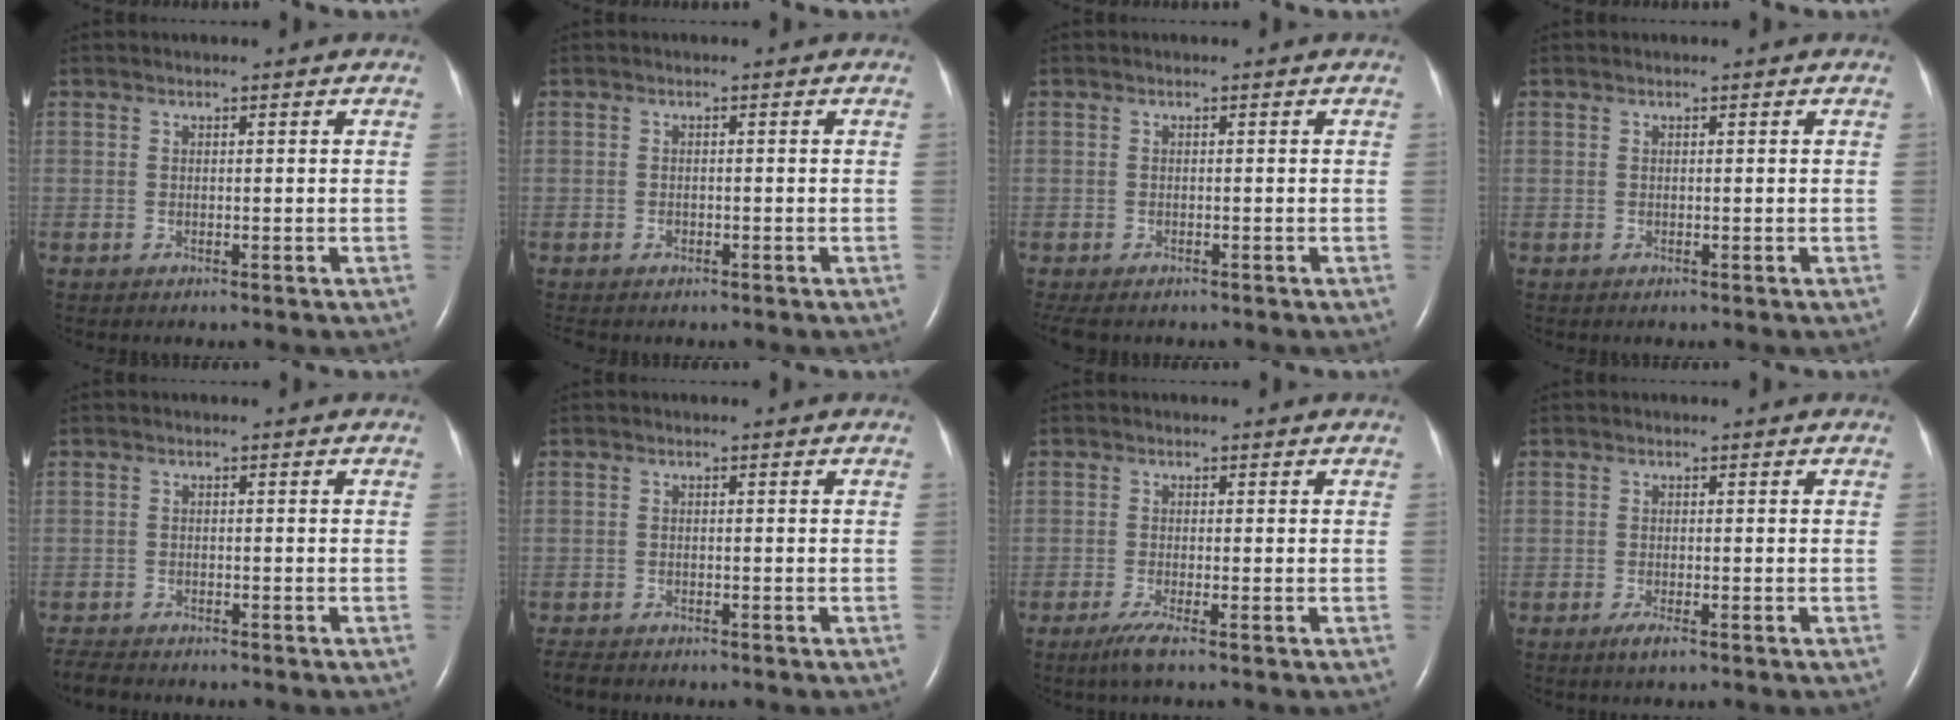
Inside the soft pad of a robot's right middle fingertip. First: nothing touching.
{"total": 1.1, "force": [-0.8, 0.6, 0.4], "torque": [-0.014, 0.000, -0.013]}
{"total": 3.6, "force": [-2.8, 1.5, 1.6], "torque": [-0.028, -0.008, -0.043]}
{"total": 0.0}
{"total": 3.4, "force": [-3.2, 0.7, 0.8], "torque": [-0.016, -0.012, -0.055]}
{"total": 2.7, "force": [-2.4, 0.8, 0.8], "torque": [-0.016, -0.007, -0.037]}
{"total": 2.6, "force": [-1.7, -0.2, 2.0], "torque": [-0.047, -0.011, -0.037]}
{"total": 1.7, "force": [-1.1, 0.2, 1.3], "torque": [-0.032, -0.005, -0.021]}